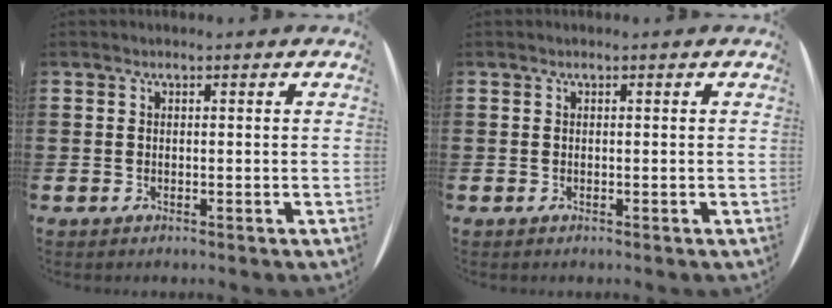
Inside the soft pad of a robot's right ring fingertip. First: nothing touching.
{"total": 0.0}